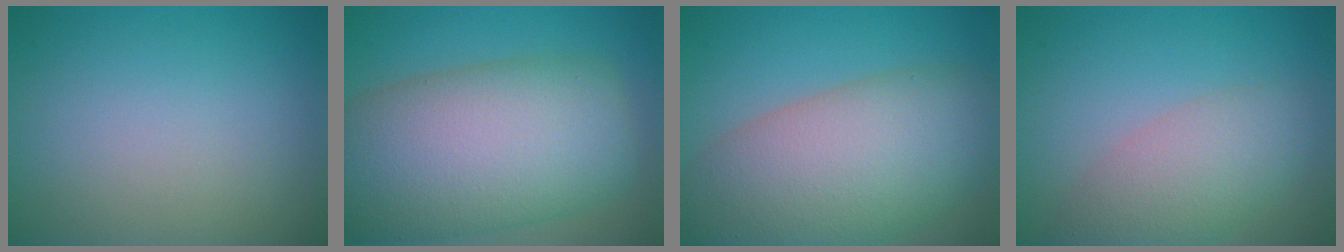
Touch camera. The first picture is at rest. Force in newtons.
{"total": 13.9, "press": 13.9, "slide": 0.4}
{"total": 11.9, "press": 11.9, "slide": 0.7}
{"total": 4.9, "press": 4.8, "slide": 0.6}